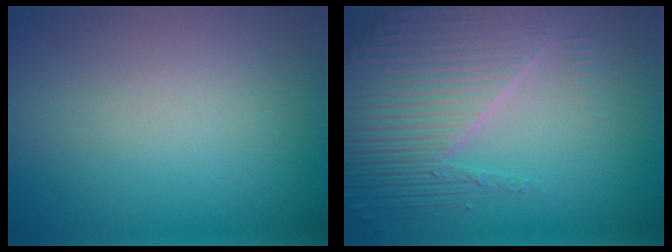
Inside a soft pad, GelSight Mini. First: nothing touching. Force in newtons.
{"total": 4.8, "press": 4.3, "slide": 2.2}